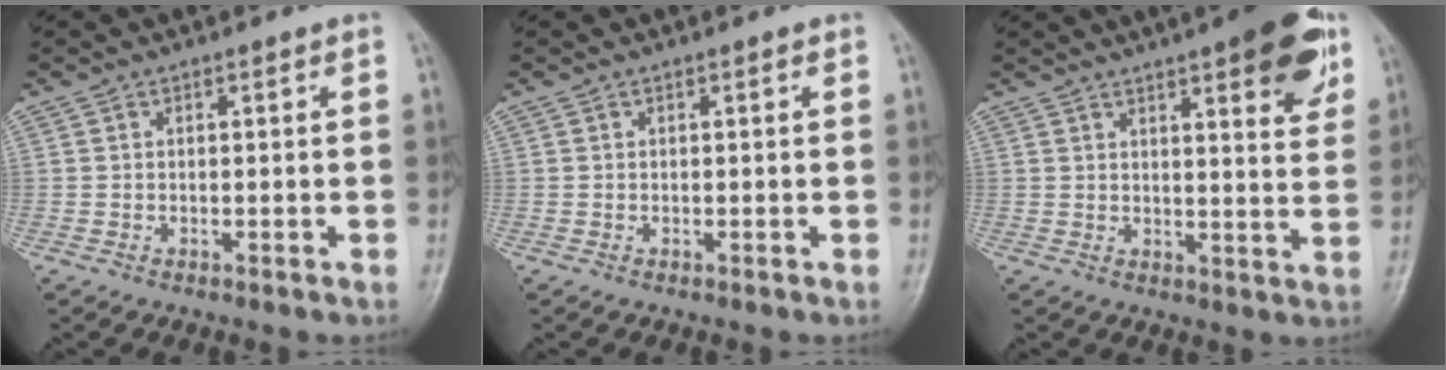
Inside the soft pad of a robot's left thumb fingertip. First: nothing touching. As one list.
[{"total": 0.0}, {"total": 13.3, "force": [7.4, 3.5, 10.5], "torque": [-0.109, -0.027, 0.093]}]